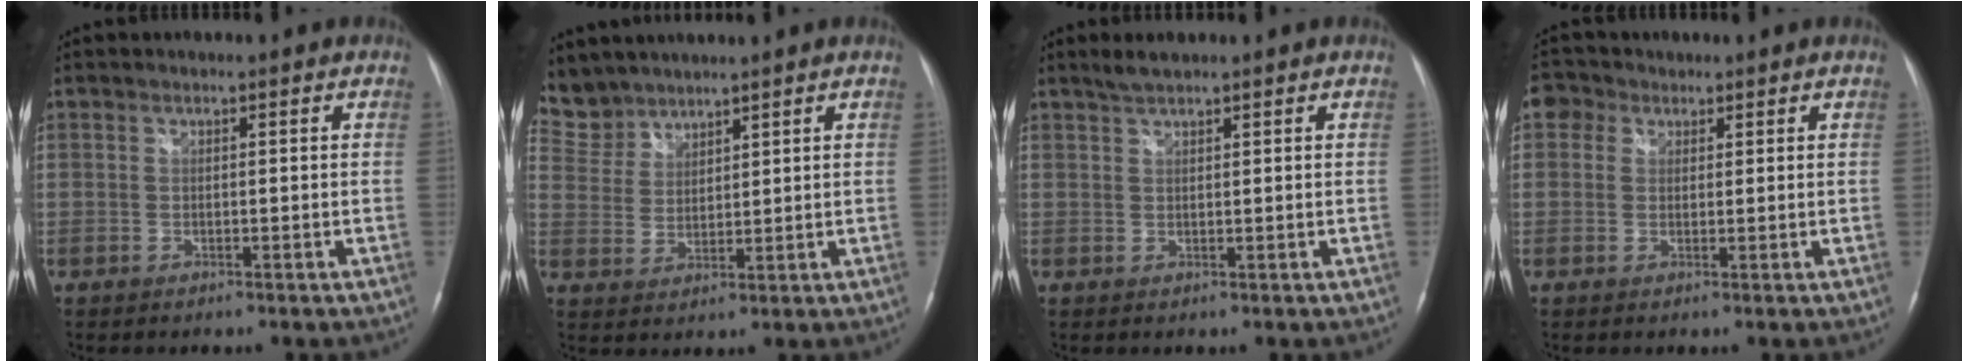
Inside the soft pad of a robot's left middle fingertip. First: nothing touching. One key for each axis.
{"total": 6.5, "fx": 5.9, "fy": 2.5, "fz": -0.4, "tx": 0.005, "ty": 0.010, "tz": 0.131}
{"total": 2.1, "fx": 1.8, "fy": 0.1, "fz": 1.0, "tx": -0.024, "ty": 0.003, "tz": 0.037}
{"total": 3.2, "fx": 1.6, "fy": 2.7, "fz": 0.7, "tx": -0.018, "ty": 0.016, "tz": 0.026}